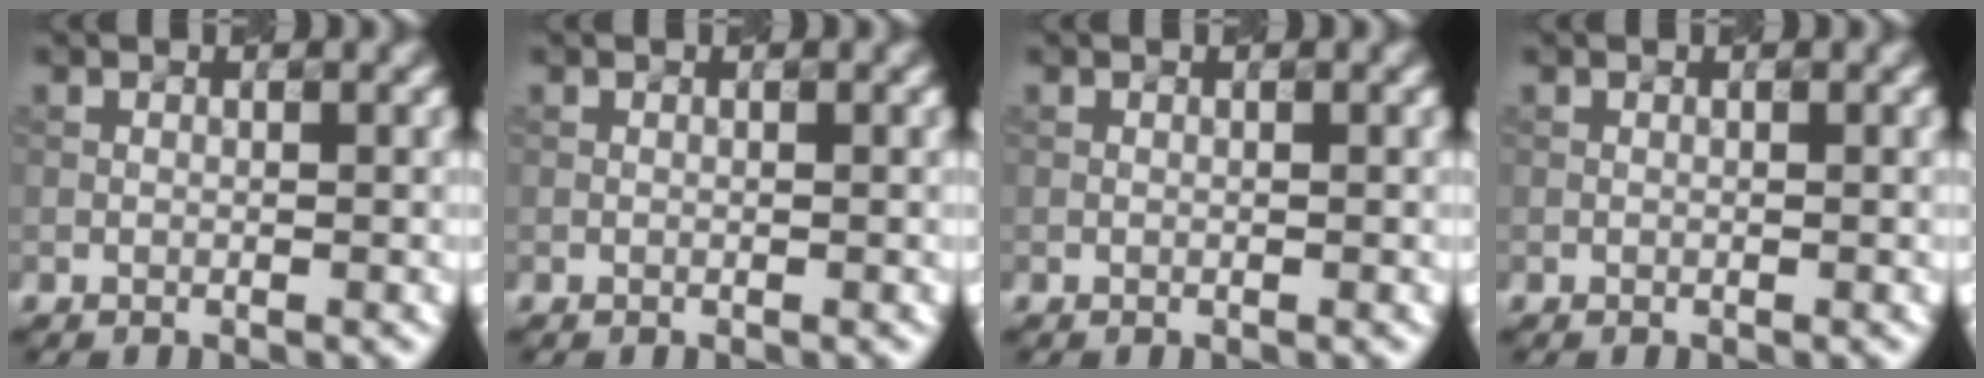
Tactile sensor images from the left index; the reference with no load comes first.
{"total": 0.0}
{"total": 0.0}
{"total": 0.0}